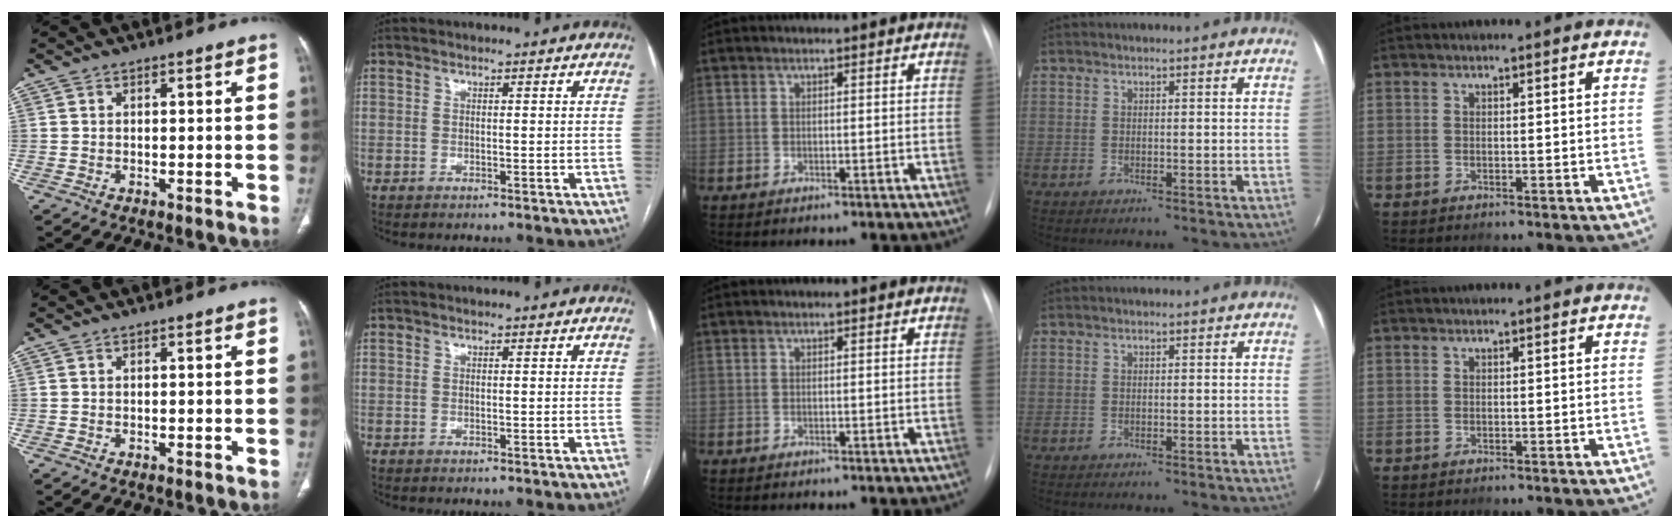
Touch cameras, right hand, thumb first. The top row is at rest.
{}